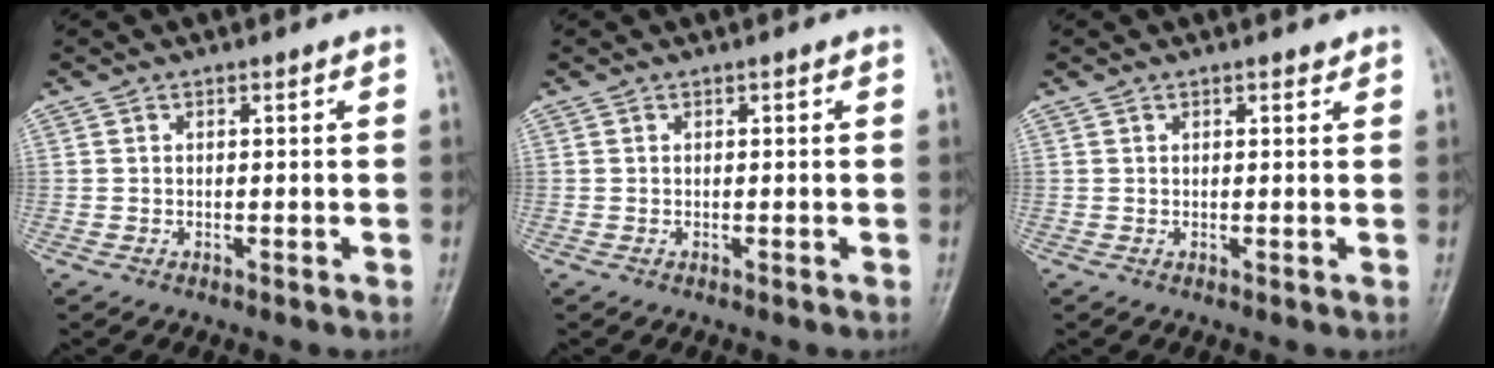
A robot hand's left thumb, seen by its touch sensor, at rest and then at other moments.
{"total": 0.0}
{"total": 1.0, "force": [0.8, 0.5, 0.5], "torque": [-0.003, -0.003, 0.009]}